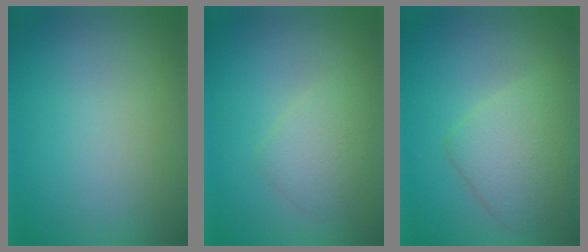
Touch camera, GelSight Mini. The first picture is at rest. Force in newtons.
{"total": 2.4, "press": 2.4, "slide": 0.0}
{"total": 4.3, "press": 4.3, "slide": 0.2}